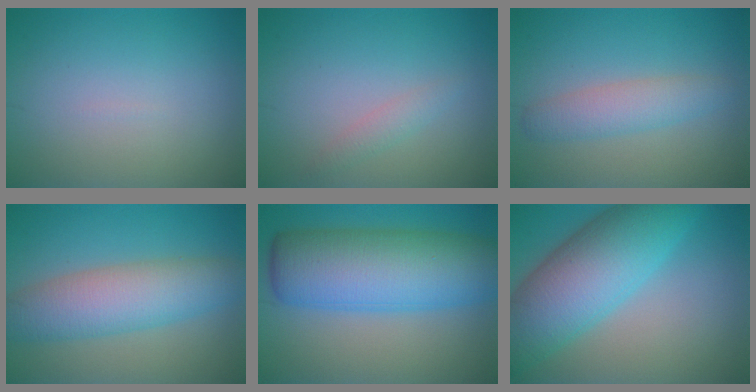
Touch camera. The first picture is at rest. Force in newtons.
{"total": 1.2, "press": 1.2, "slide": 0.0}
{"total": 3.0, "press": 3.0, "slide": 0.1}
{"total": 6.7, "press": 6.7, "slide": 0.3}
{"total": 11.5, "press": 11.5, "slide": 0.3}
{"total": 10.3, "press": 10.3, "slide": 0.2}